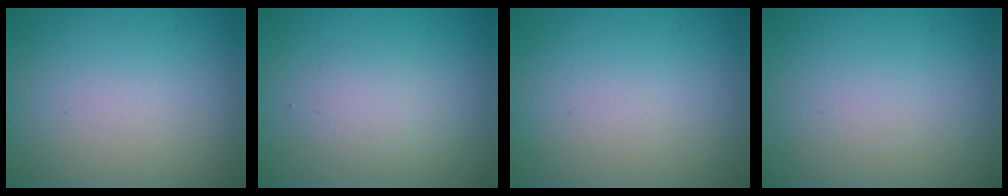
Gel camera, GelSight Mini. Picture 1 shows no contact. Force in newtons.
{"total": 2.0, "press": 2.0, "slide": 0.1}
{"total": 0.0}
{"total": 0.0}